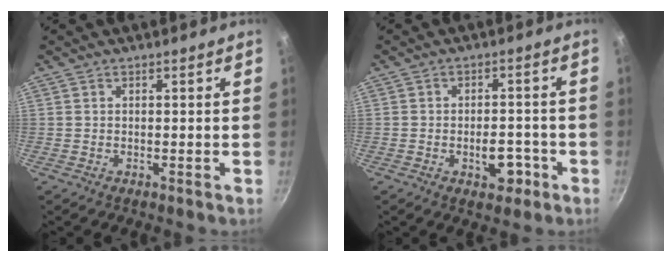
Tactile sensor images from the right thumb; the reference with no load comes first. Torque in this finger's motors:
{"motor_torque": [0.80, 0.50, 0.86, -0.54, 0.16]}